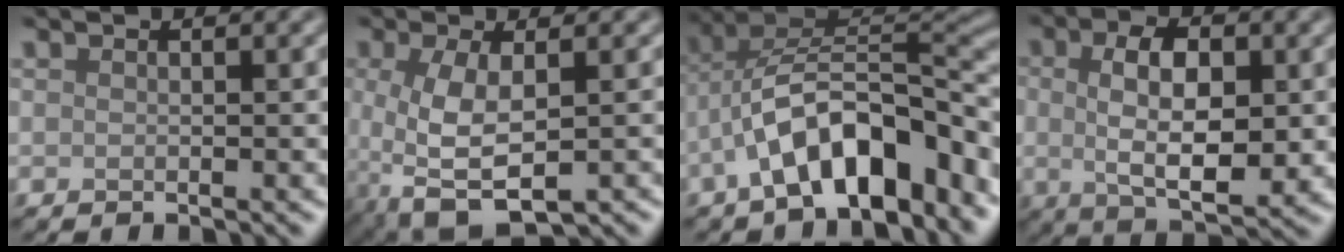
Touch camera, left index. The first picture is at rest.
{"total": 6.0, "force": [-1.7, 2.9, 5.0], "torque": [-0.113, -0.013, -0.024]}
{"total": 11.4, "force": [-4.5, 5.6, 8.8], "torque": [-0.129, 0.016, -0.075]}
{"total": 7.2, "force": [0.4, 3.4, 6.4], "torque": [-0.106, 0.001, 0.003]}